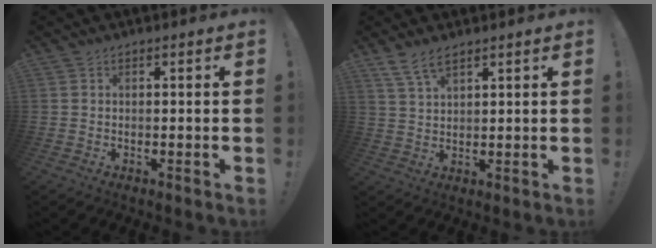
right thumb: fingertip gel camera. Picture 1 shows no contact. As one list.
[{"total": 5.8, "force": [4.3, 2.2, 3.2], "torque": [-0.065, -0.014, 0.082]}]